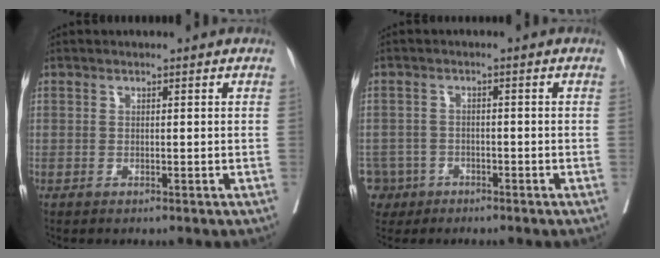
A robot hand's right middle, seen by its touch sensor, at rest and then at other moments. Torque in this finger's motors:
{"motor_torque": [1.03, -1.11, 0.12, 0.00]}